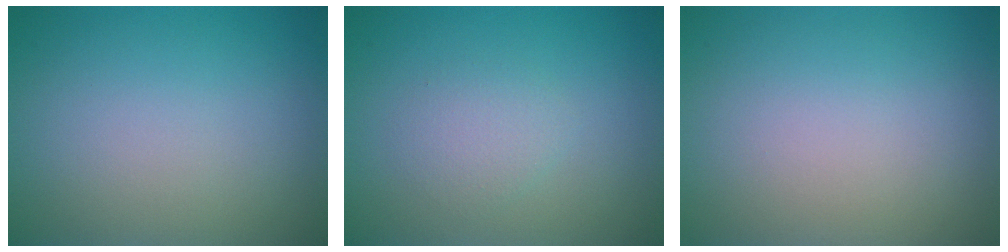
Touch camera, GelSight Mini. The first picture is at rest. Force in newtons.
{"total": 1.7, "press": 1.7, "slide": 0.0}
{"total": 0.0}